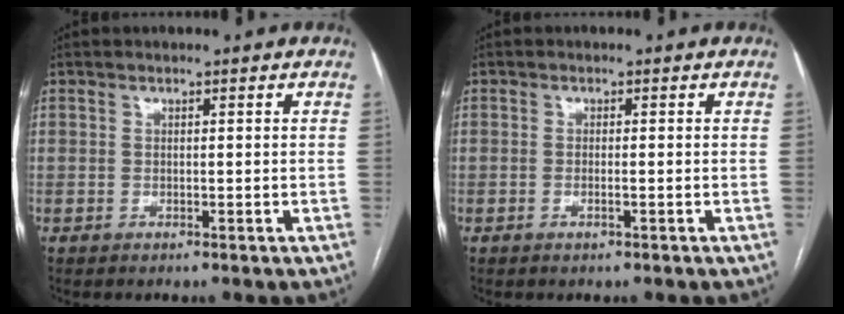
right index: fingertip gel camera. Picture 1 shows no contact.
{"total": 0.9, "force": [-0.3, 0.1, 0.8], "torque": [-0.018, -0.002, -0.004]}